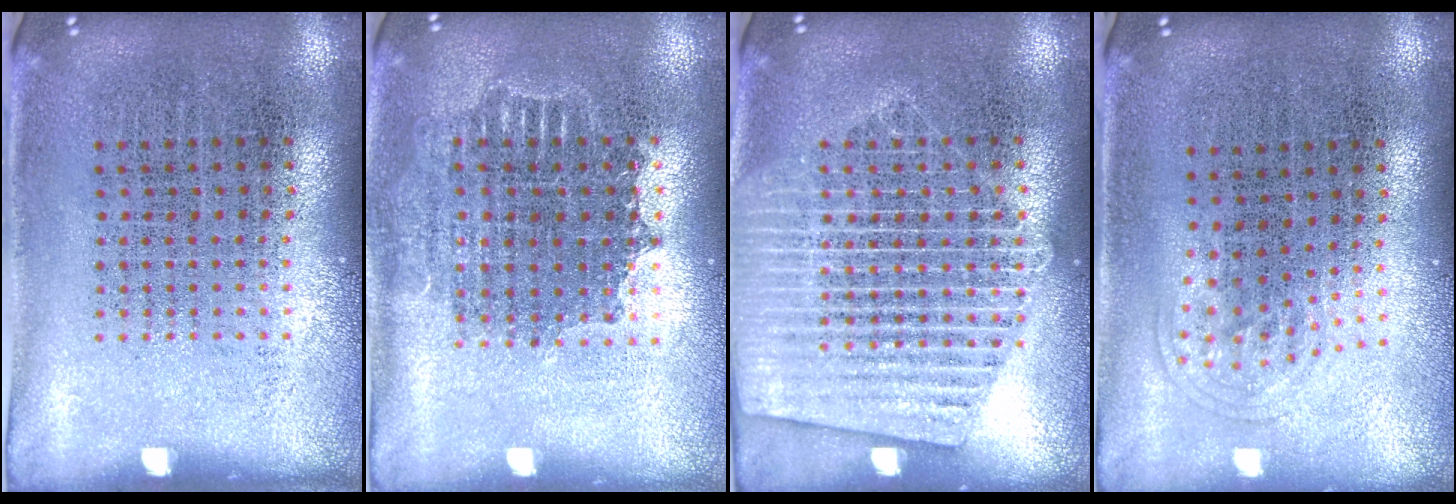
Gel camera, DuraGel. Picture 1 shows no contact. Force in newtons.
{"total": 1.4, "press": 1.2, "slide": 0.7}
{"total": 2.0, "press": 2.0, "slide": 0.2}
{"total": 1.0, "press": 0.6, "slide": 0.8}